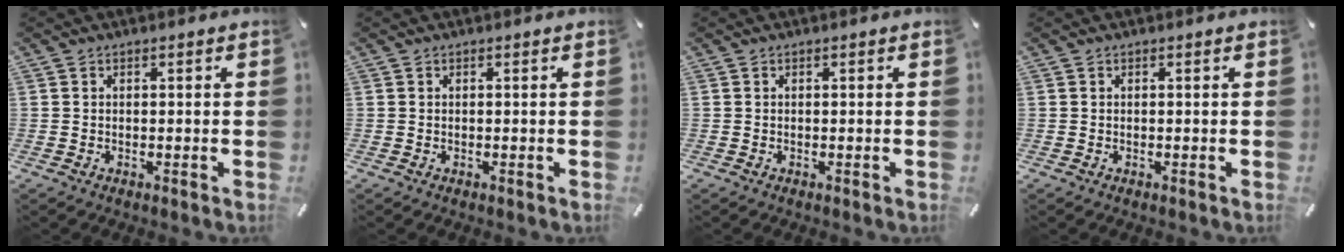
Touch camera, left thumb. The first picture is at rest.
{"total": 0.0}
{"total": 0.0}
{"total": 0.0}